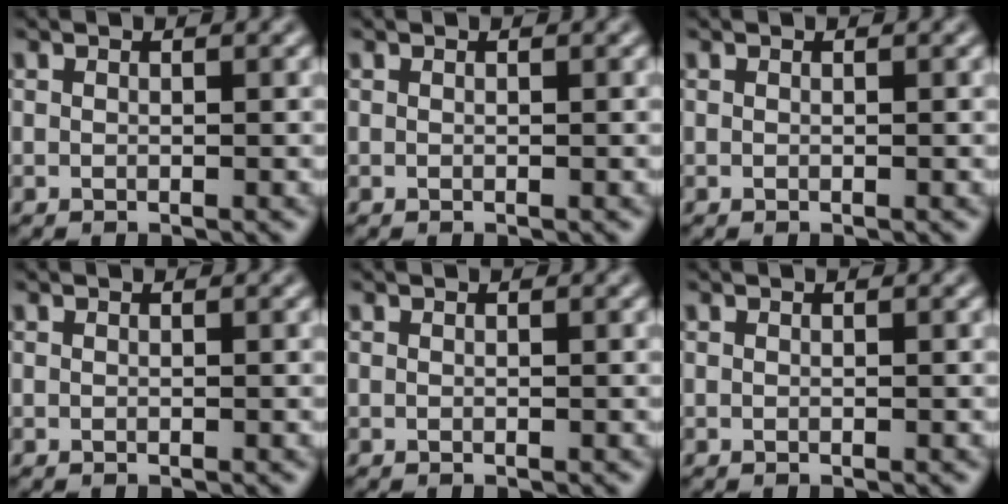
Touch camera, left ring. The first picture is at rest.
{"total": 0.0}
{"total": 0.0}
{"total": 0.0}
{"total": 0.0}
{"total": 0.0}